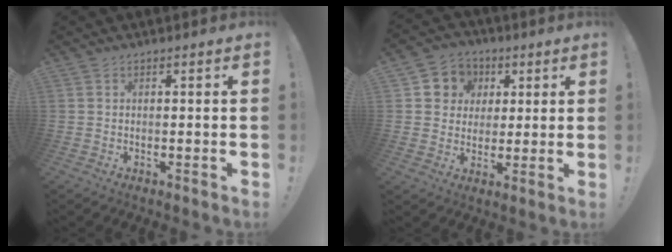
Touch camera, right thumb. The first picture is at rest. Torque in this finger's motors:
{"motor_torque": [0.06, 0.04, 0.45, 0.13, -0.03]}